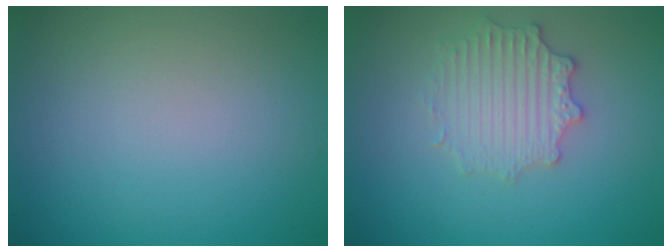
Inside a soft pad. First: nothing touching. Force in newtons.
{"total": 2.7, "press": 2.6, "slide": 0.5}